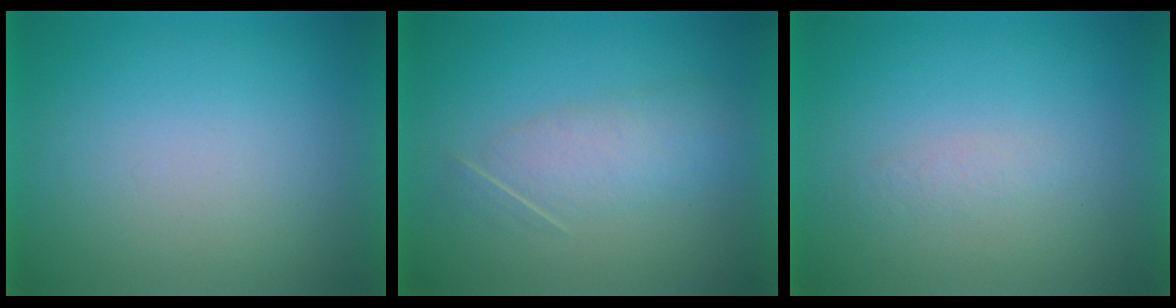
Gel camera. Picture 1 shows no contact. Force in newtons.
{"total": 3.4}
{"total": 1.3}